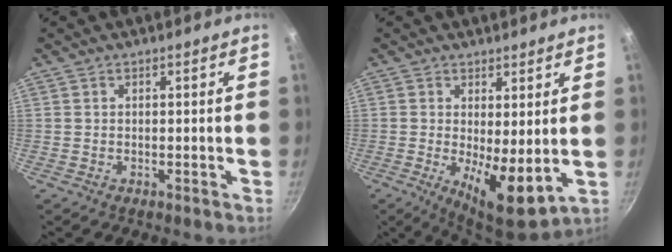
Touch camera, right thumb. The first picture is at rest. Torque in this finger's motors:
{"motor_torque": [-0.59, 0.77, 0.02, 0.11, 0.15]}